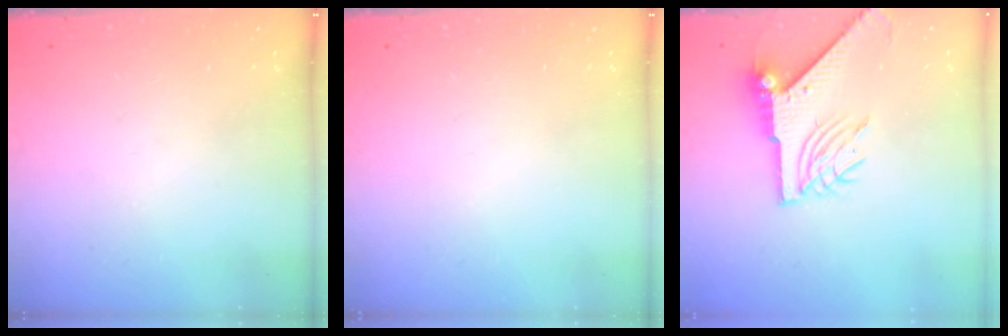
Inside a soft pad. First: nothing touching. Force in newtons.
{"total": 0.0}
{"total": 8.7, "press": 8.6, "slide": 1.2}